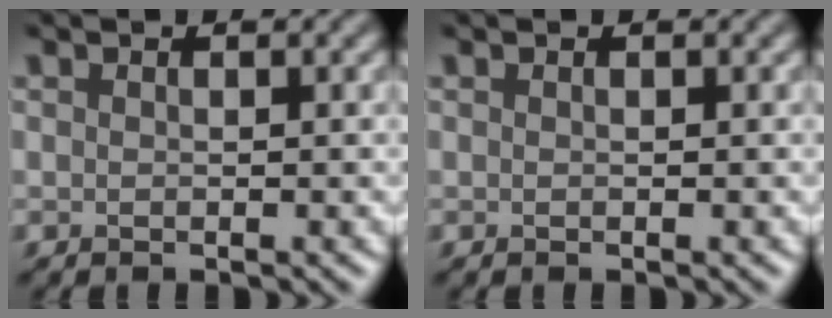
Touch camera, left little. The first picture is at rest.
{"total": 0.0}